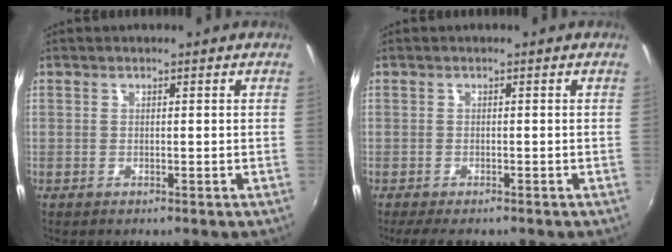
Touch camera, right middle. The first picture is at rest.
{"total": 4.1, "force": [-3.2, 1.2, 2.3], "torque": [-0.049, -0.023, -0.053]}